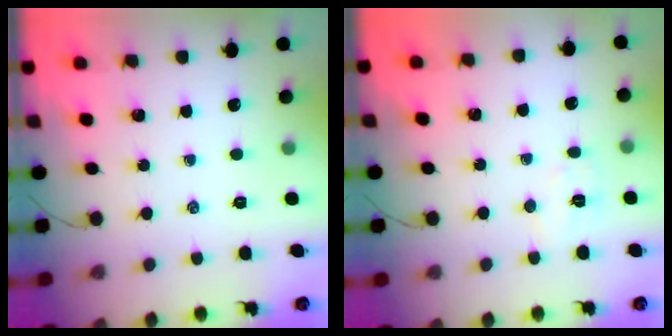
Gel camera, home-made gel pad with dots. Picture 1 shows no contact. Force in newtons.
{"total": 3.8, "press": 3.7, "slide": 0.8}